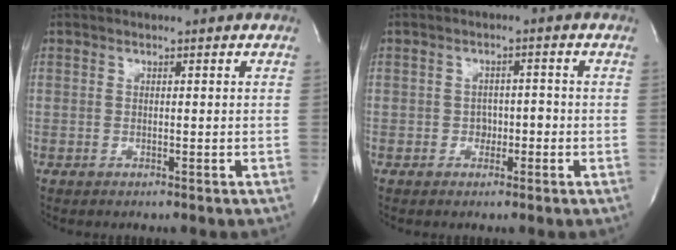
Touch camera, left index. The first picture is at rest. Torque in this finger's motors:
{"motor_torque": [-0.22, 0.24, -0.02, 0.00]}